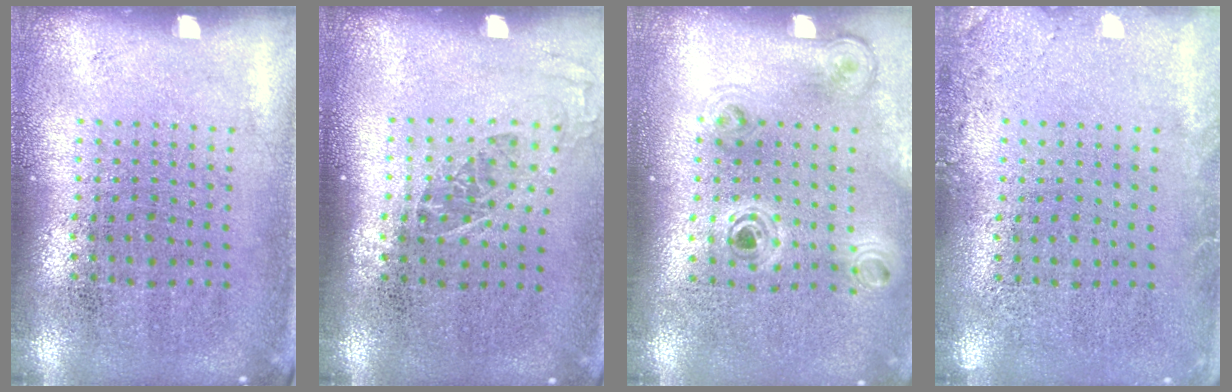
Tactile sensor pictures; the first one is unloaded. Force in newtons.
{"total": 1.1, "press": 1.0, "slide": 0.5}
{"total": 1.0, "press": 1.0, "slide": 0.1}
{"total": 1.4, "press": 1.4, "slide": 0.3}